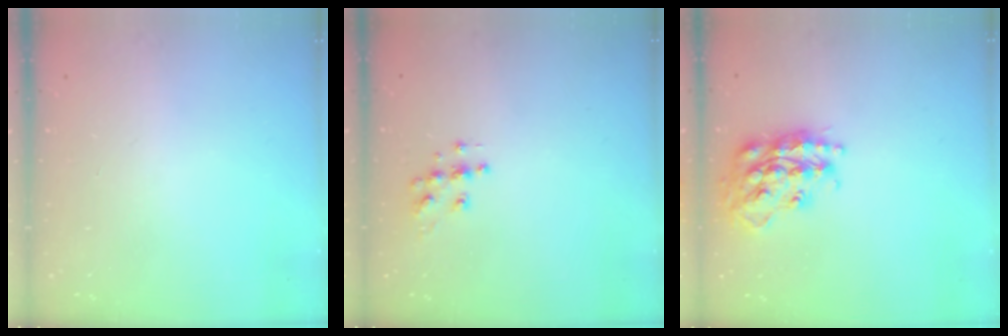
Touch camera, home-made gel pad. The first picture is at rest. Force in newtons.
{"total": 7.3, "press": 7.3, "slide": 0.2}
{"total": 19.5, "press": 19.4, "slide": 1.3}